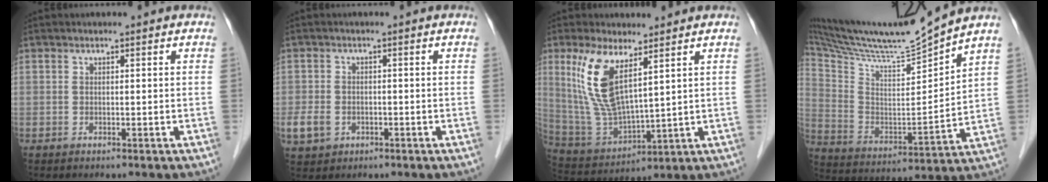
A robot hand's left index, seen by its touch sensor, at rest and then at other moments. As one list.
[{"total": 4.8, "force": [-2.0, 3.9, 2.0], "torque": [-0.055, 0.001, -0.025]}, {"total": 11.3, "force": [5.3, 2.8, 9.5], "torque": [-0.215, -0.005, 0.116]}, {"total": 17.2, "force": [15.8, -1.3, 6.8], "torque": [-0.137, -0.022, 0.280]}]